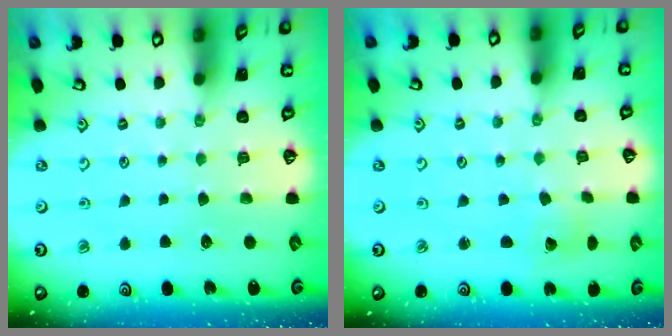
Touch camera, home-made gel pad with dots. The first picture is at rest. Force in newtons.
{"total": 2.6, "press": 2.6, "slide": 0.2}